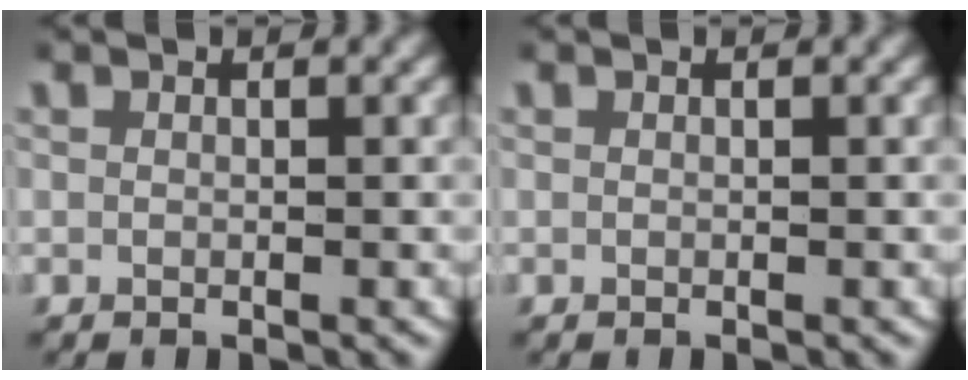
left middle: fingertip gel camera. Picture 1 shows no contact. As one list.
[{"total": 0.0}]